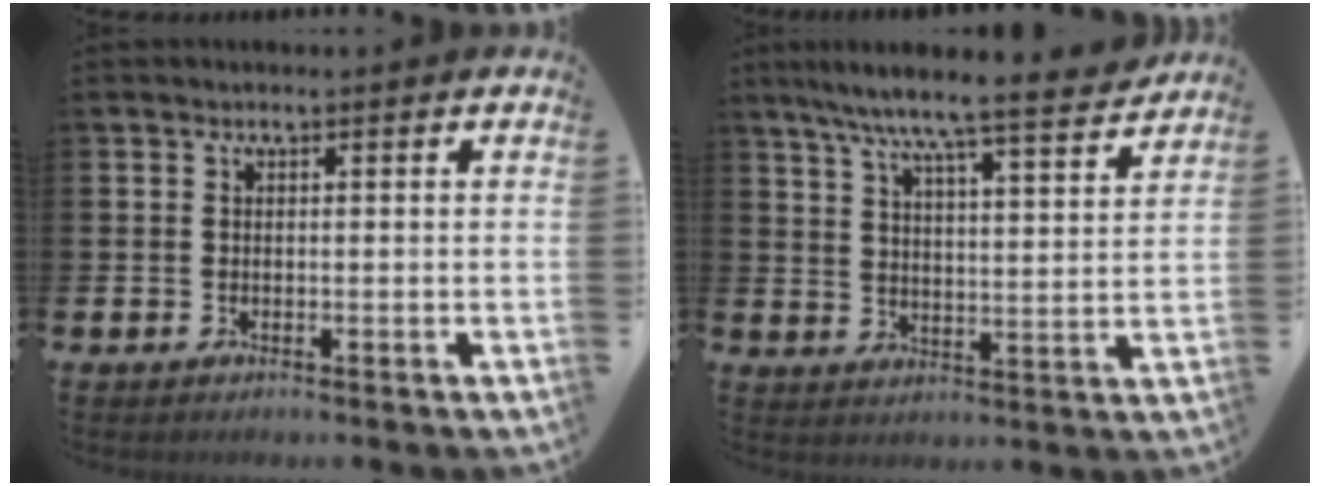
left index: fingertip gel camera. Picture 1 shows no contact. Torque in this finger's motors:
{"motor_torque": [0.81, -1.33, 0.93, 0.21]}